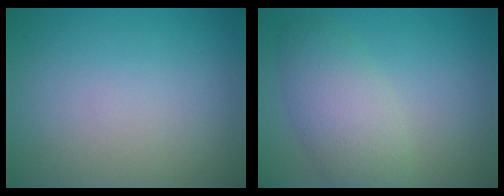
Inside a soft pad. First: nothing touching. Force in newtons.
{"total": 4.7, "press": 4.7, "slide": 0.1}